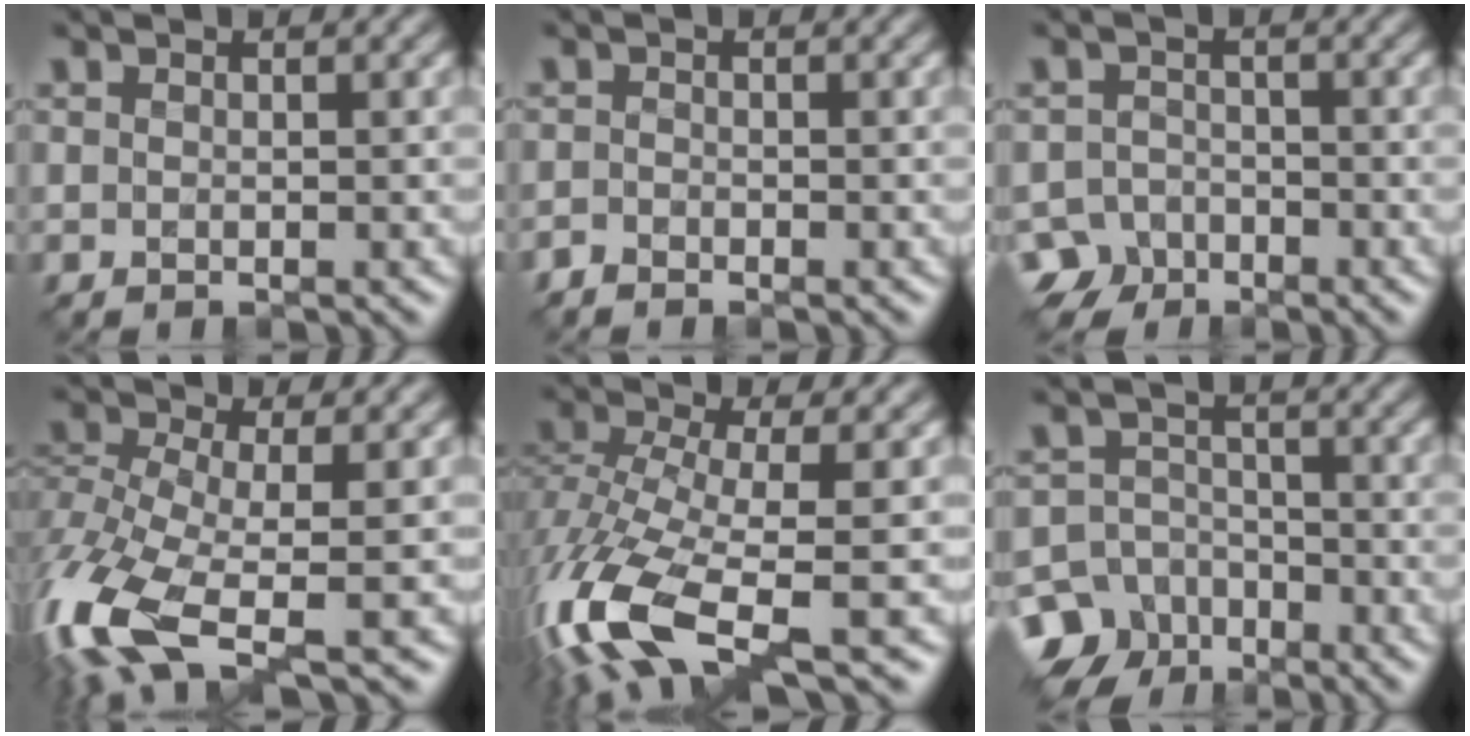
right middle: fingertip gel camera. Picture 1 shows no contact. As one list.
[{"total": 0.8, "force": [-0.8, 0.3, 0.1], "torque": [0.001, -0.002, -0.018]}, {"total": 4.7, "force": [-3.4, 3.1, 0.8], "torque": [0.001, -0.003, -0.060]}, {"total": 10.6, "force": [-4.8, 4.0, 8.5], "torque": [-0.208, -0.019, -0.096]}, {"total": 12.1, "force": [-5.3, 4.4, 10.0], "torque": [-0.232, -0.022, -0.096]}, {"total": 8.4, "force": [-5.6, 5.9, 2.0], "torque": [-0.029, -0.013, -0.112]}]